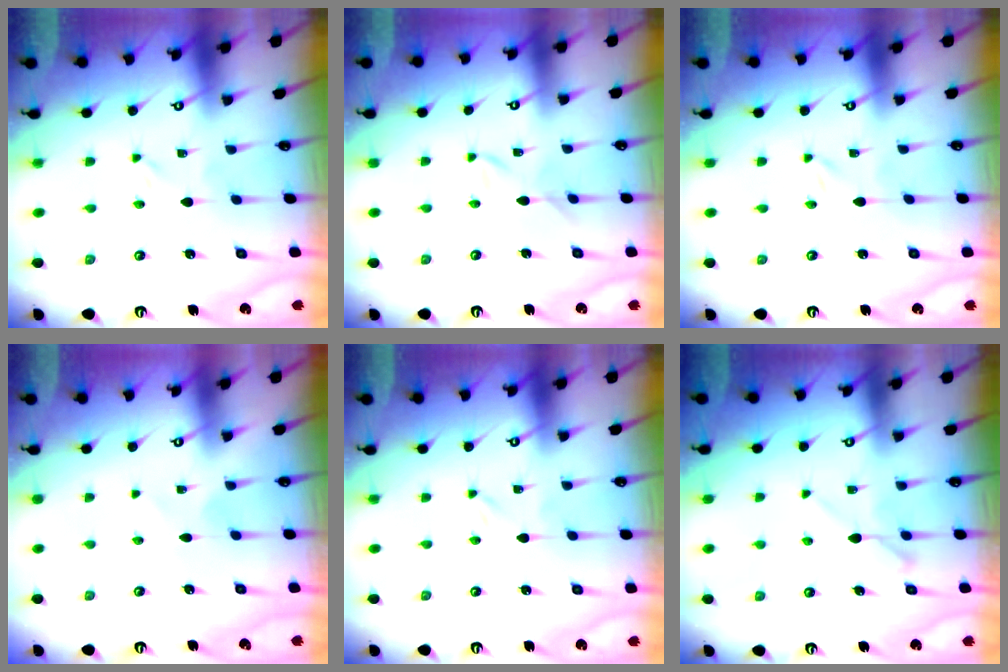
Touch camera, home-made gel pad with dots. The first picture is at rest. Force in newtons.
{"total": 3.9, "press": 3.8, "slide": 0.4}
{"total": 0.0}
{"total": 2.5, "press": 2.5, "slide": 0.3}
{"total": 0.0}
{"total": 6.6, "press": 6.5, "slide": 0.6}